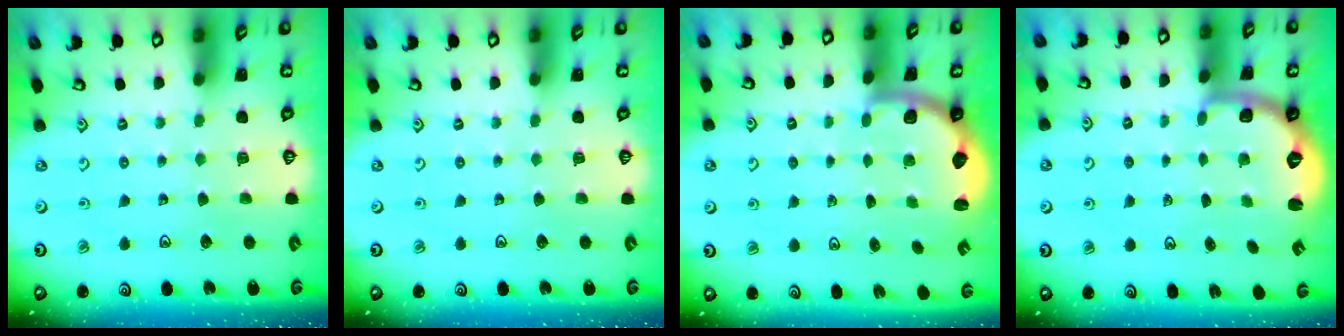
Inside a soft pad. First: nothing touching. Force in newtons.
{"total": 0.0}
{"total": 2.4, "press": 1.7, "slide": 1.6}
{"total": 2.5, "press": 1.9, "slide": 1.6}